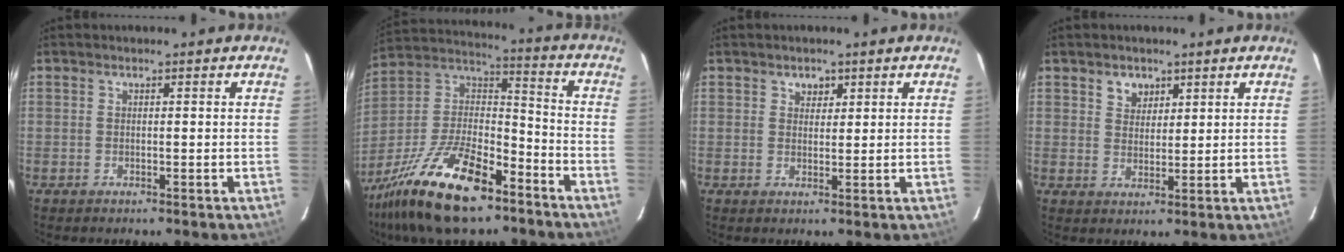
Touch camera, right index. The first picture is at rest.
{"total": 23.8, "force": [-15.4, 9.3, 15.6], "torque": [-0.317, -0.009, -0.269]}
{"total": 2.1, "force": [1.1, 1.6, 0.5], "torque": [-0.003, 0.006, 0.019]}
{"total": 3.6, "force": [2.1, 2.7, 1.1], "torque": [-0.008, 0.008, 0.038]}